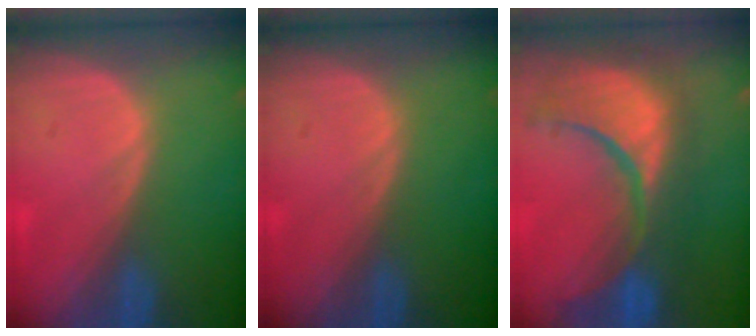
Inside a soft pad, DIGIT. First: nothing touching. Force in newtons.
{"total": 0.0}
{"total": 13.6, "press": 11.8, "slide": 6.8}